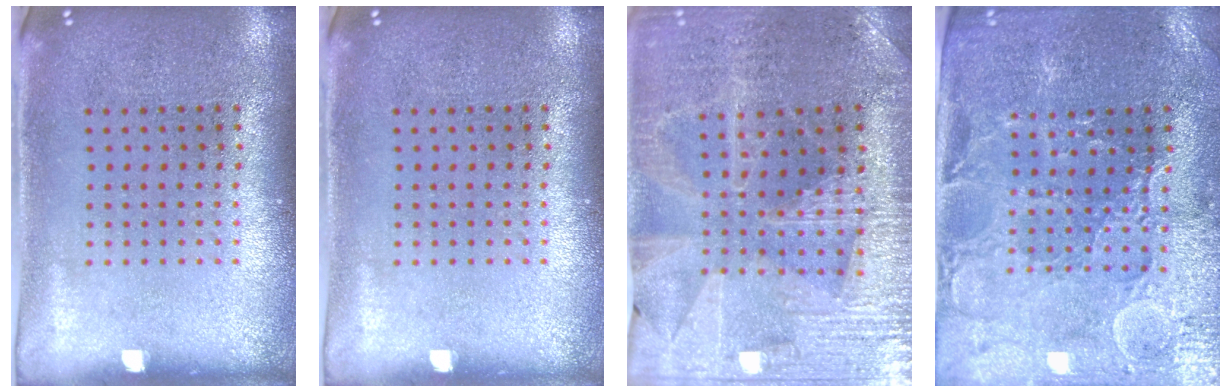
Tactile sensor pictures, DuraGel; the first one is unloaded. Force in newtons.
{"total": 0.0}
{"total": 3.0, "press": 2.9, "slide": 0.5}
{"total": 1.9, "press": 1.8, "slide": 0.5}